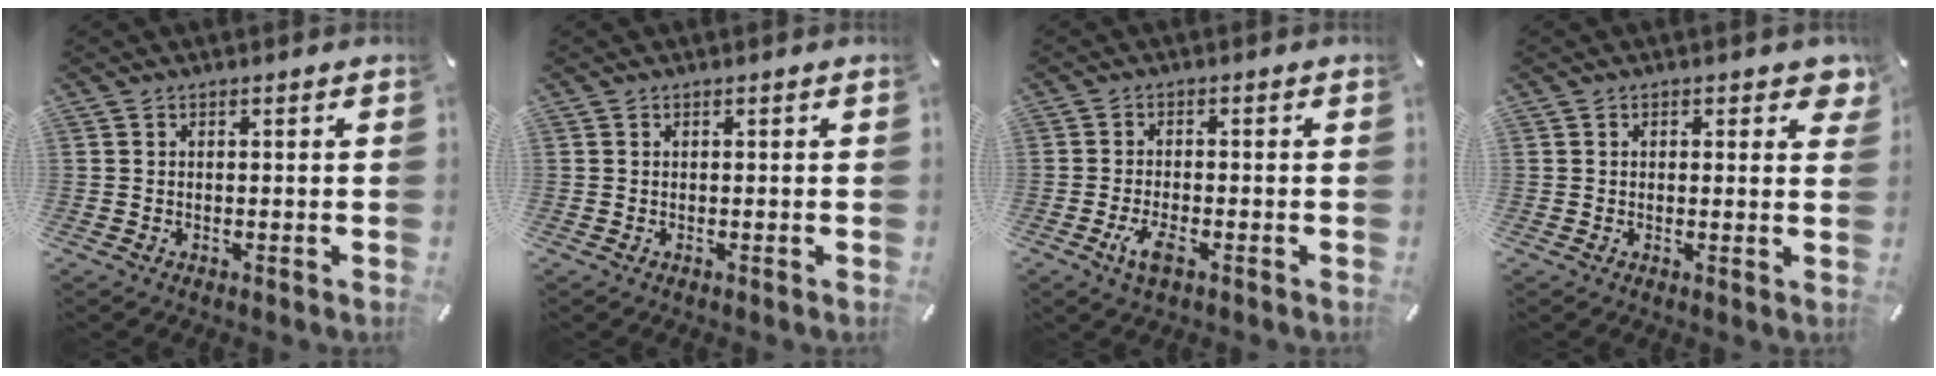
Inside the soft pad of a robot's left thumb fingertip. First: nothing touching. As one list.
[{"total": 0.0}, {"total": 4.4, "force": [-2.1, 1.5, 3.5], "torque": [-0.081, -0.002, -0.041]}, {"total": 2.1, "force": [1.1, 1.3, 1.2], "torque": [-0.007, -0.003, 0.013]}]